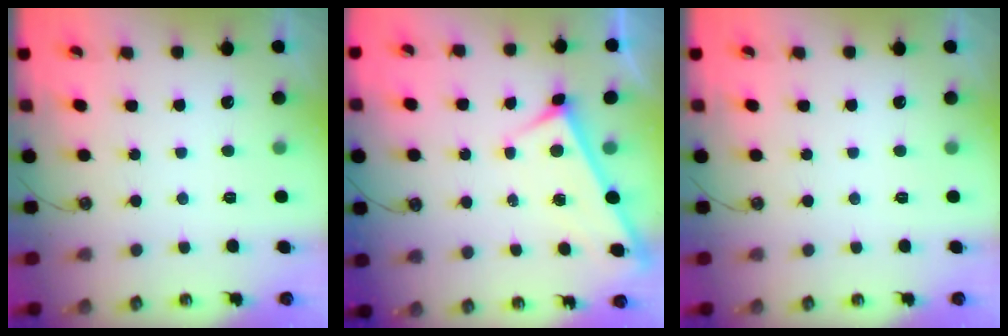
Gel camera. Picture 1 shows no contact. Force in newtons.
{"total": 2.9, "press": 2.9, "slide": 0.3}
{"total": 0.0}